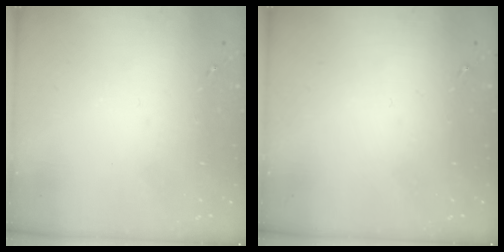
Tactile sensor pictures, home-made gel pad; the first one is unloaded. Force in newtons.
{"total": 0.0}